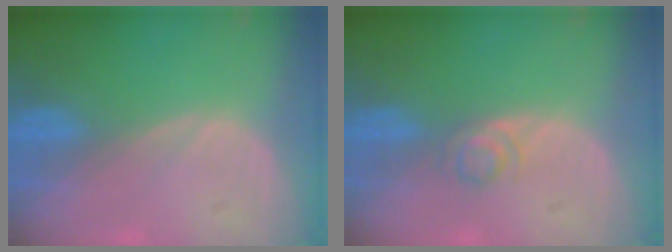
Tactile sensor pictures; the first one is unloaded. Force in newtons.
{"total": 2.2, "press": 2.2, "slide": 0.2}